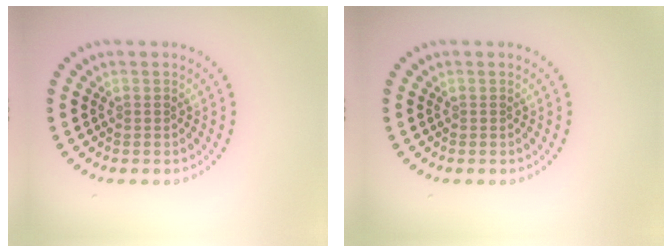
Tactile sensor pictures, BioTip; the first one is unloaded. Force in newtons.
{"total": 0.0}